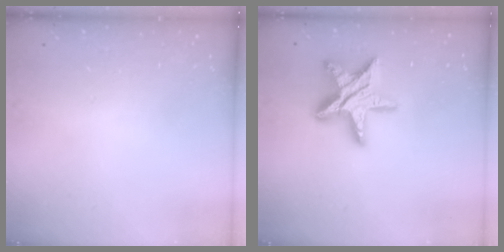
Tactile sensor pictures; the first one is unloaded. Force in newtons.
{"total": 16.6, "press": 16.6, "slide": 1.4}